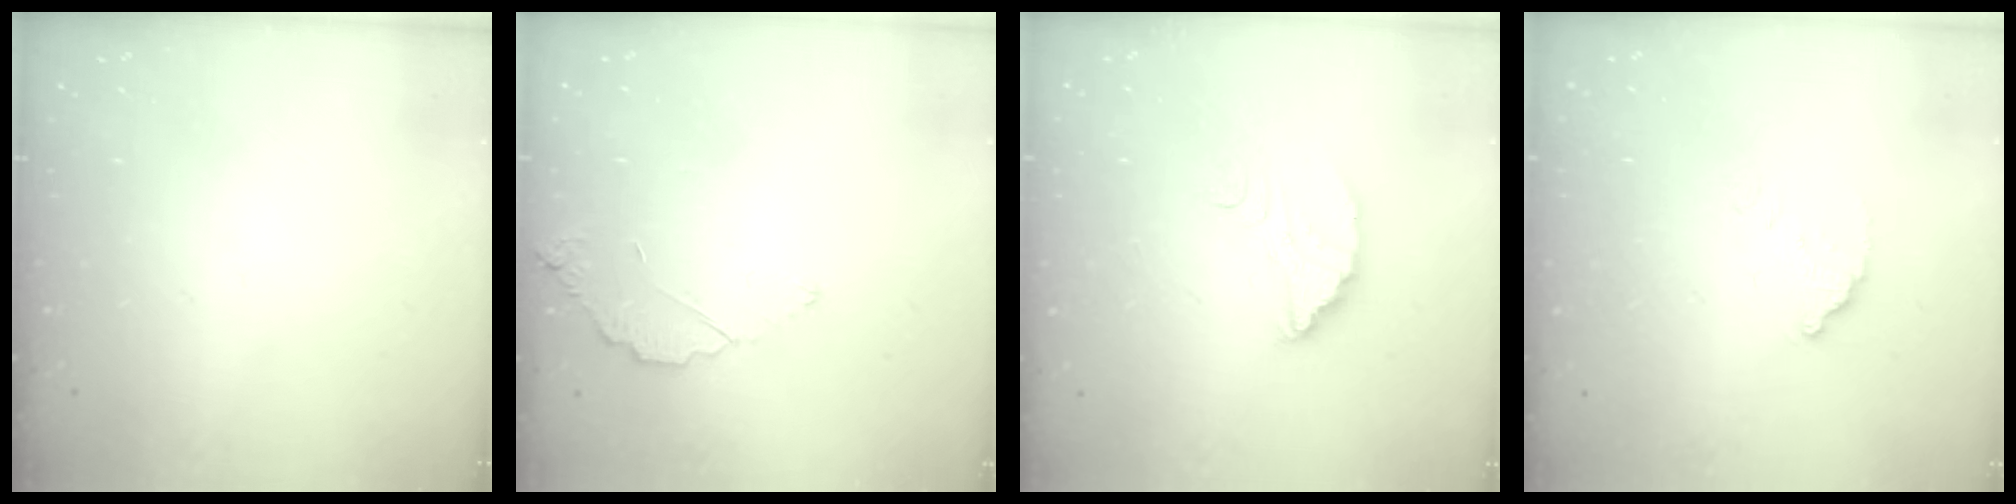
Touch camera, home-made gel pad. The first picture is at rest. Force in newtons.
{"total": 3.5, "press": 3.5, "slide": 0.3}
{"total": 5.6, "press": 5.6, "slide": 0.4}
{"total": 4.9, "press": 4.9, "slide": 0.1}